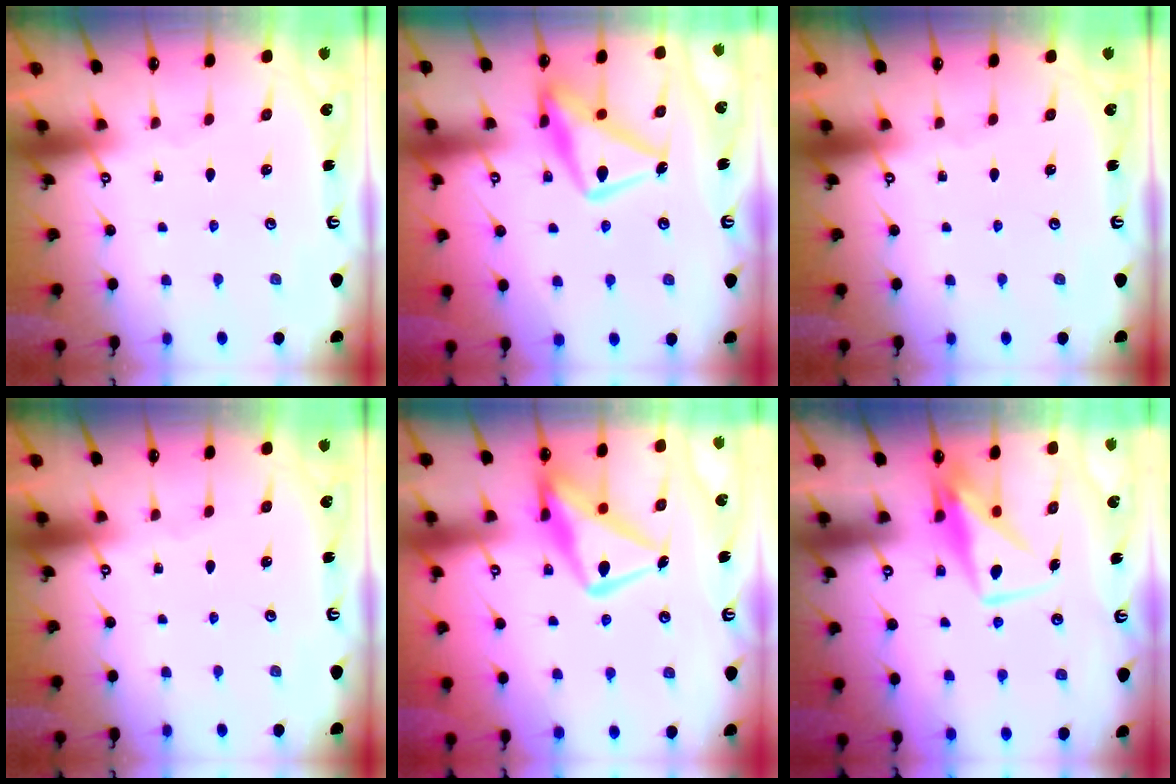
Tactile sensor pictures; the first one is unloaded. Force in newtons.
{"total": 16.3, "press": 16.2, "slide": 1.4}
{"total": 0.0}
{"total": 0.0}
{"total": 16.1, "press": 16.1, "slide": 1.5}
{"total": 9.1, "press": 9.1, "slide": 0.8}